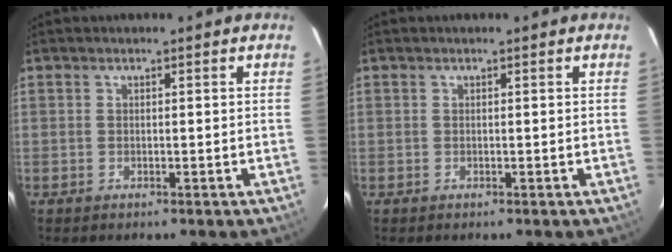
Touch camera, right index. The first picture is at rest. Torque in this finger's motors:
{"motor_torque": [0.00, 0.00, 0.00, 0.00]}